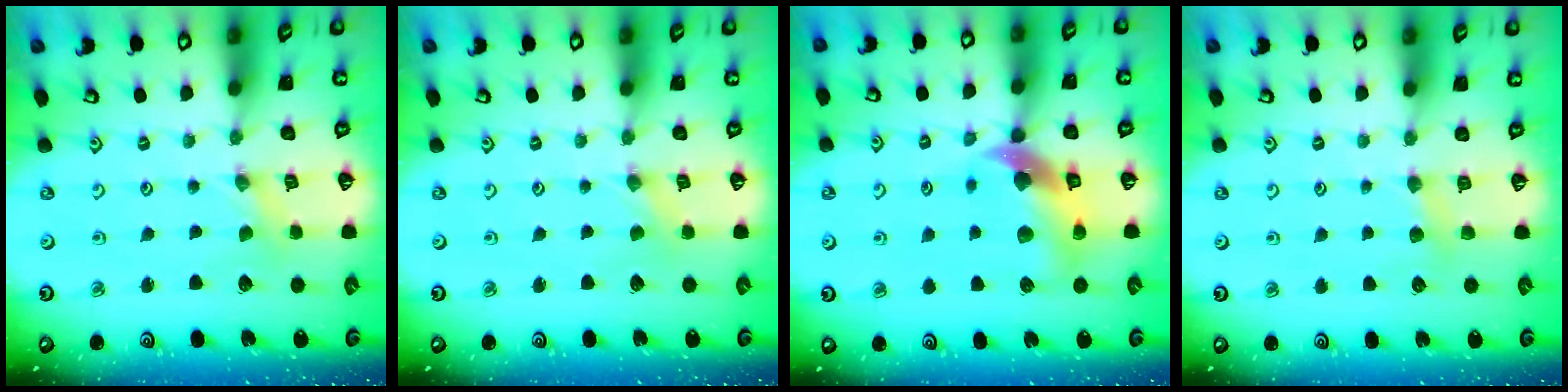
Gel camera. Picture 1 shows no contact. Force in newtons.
{"total": 0.0}
{"total": 11.1, "press": 11.0, "slide": 1.6}
{"total": 5.0, "press": 5.0, "slide": 0.7}